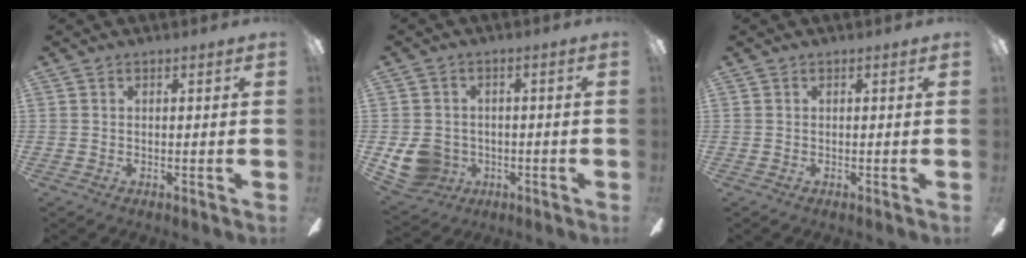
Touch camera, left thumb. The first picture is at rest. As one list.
[{"total": 8.1, "force": [-1.8, 7.4, 2.8], "torque": [-0.071, 0.006, -0.031]}, {"total": 0.0}]